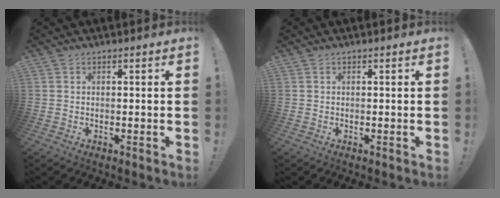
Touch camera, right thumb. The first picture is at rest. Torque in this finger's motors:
{"motor_torque": [-0.01, 0.09, -0.07, 0.01, 0.00]}